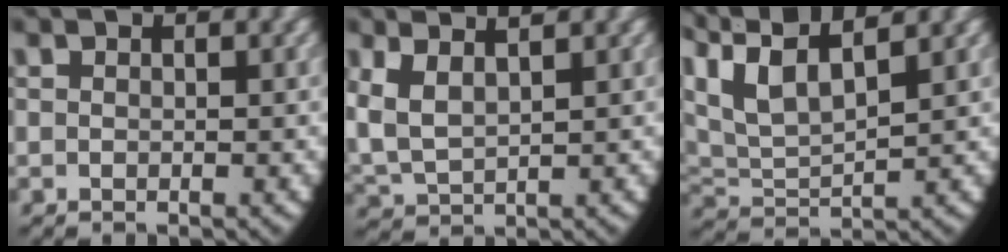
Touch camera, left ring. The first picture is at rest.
{"total": 6.0, "force": [1.6, 4.5, 3.6], "torque": [-0.112, -0.012, 0.036]}
{"total": 8.4, "force": [3.3, 5.8, 5.2], "torque": [-0.141, -0.019, 0.057]}